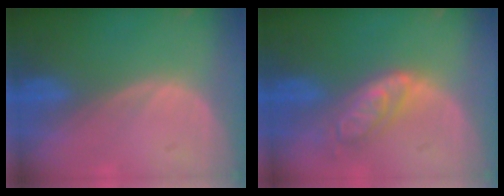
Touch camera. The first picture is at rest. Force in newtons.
{"total": 6.4, "press": 5.6, "slide": 3.1}